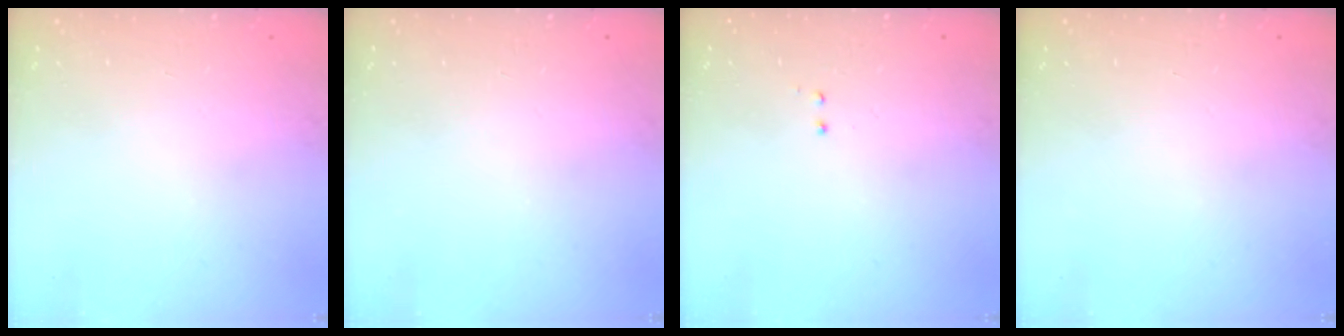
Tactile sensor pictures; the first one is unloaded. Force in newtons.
{"total": 0.0}
{"total": 0.5, "press": 0.5, "slide": 0.3}
{"total": 0.0}